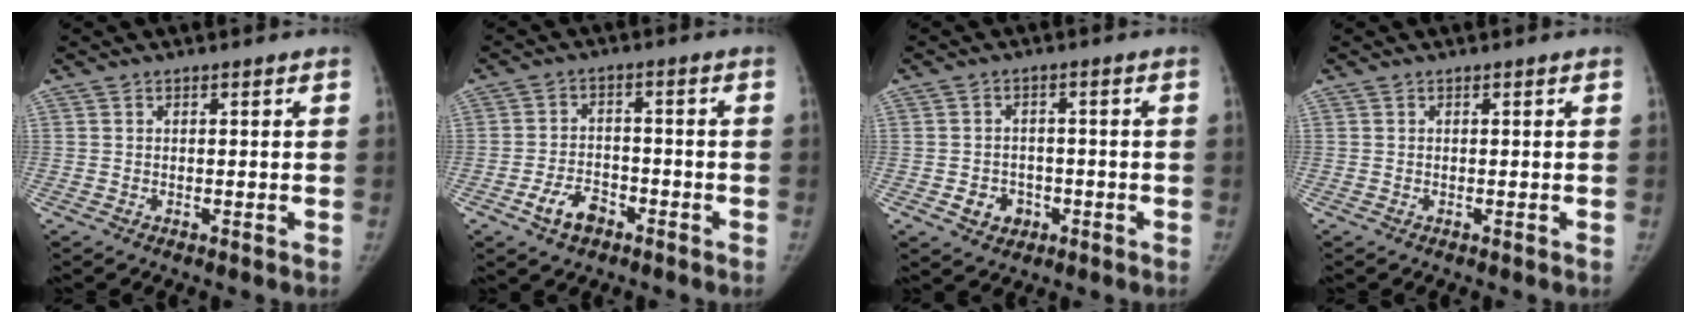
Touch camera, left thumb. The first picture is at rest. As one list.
[{"total": 6.2, "force": [-3.6, 3.9, 3.3], "torque": [-0.050, 0.026, -0.060]}, {"total": 4.7, "force": [-1.8, 4.0, 1.8], "torque": [-0.006, 0.013, -0.022]}, {"total": 0.0}]